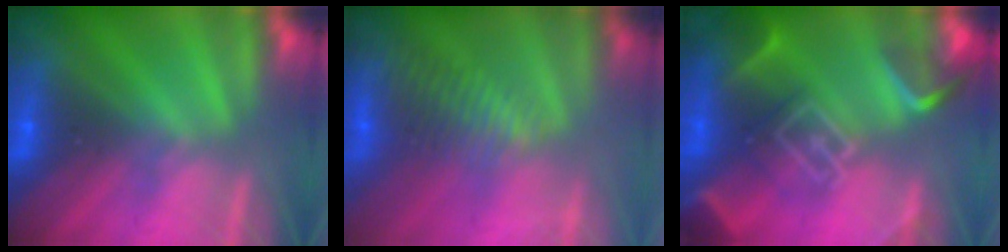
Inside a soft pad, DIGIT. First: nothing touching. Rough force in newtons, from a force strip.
{"total": 3.5}
{"total": 7.2}